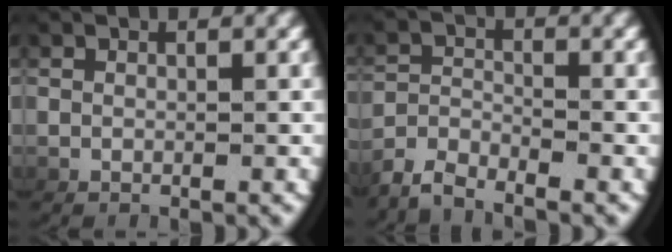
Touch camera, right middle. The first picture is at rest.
{"total": 3.0, "force": [-2.9, 0.3, 0.7], "torque": [-0.012, -0.002, -0.056]}